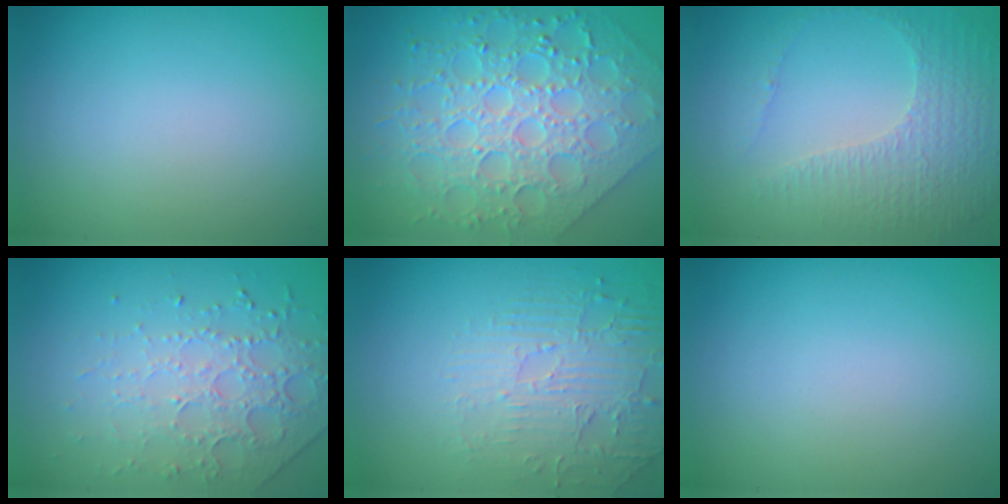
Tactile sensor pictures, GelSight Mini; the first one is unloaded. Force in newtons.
{"total": 7.6, "press": 6.3, "slide": 4.3}
{"total": 4.6, "press": 3.1, "slide": 3.3}
{"total": 4.5, "press": 3.2, "slide": 3.2}
{"total": 2.6, "press": 2.1, "slide": 1.5}
{"total": 0.0}